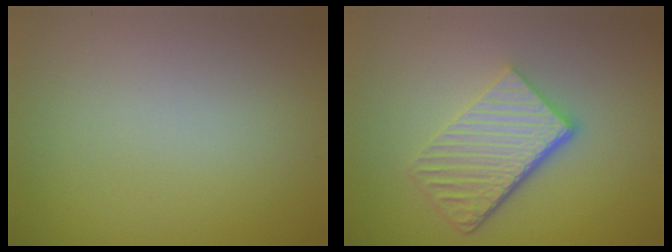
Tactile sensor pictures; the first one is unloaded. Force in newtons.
{"total": 5.6, "press": 3.8, "slide": 4.1}